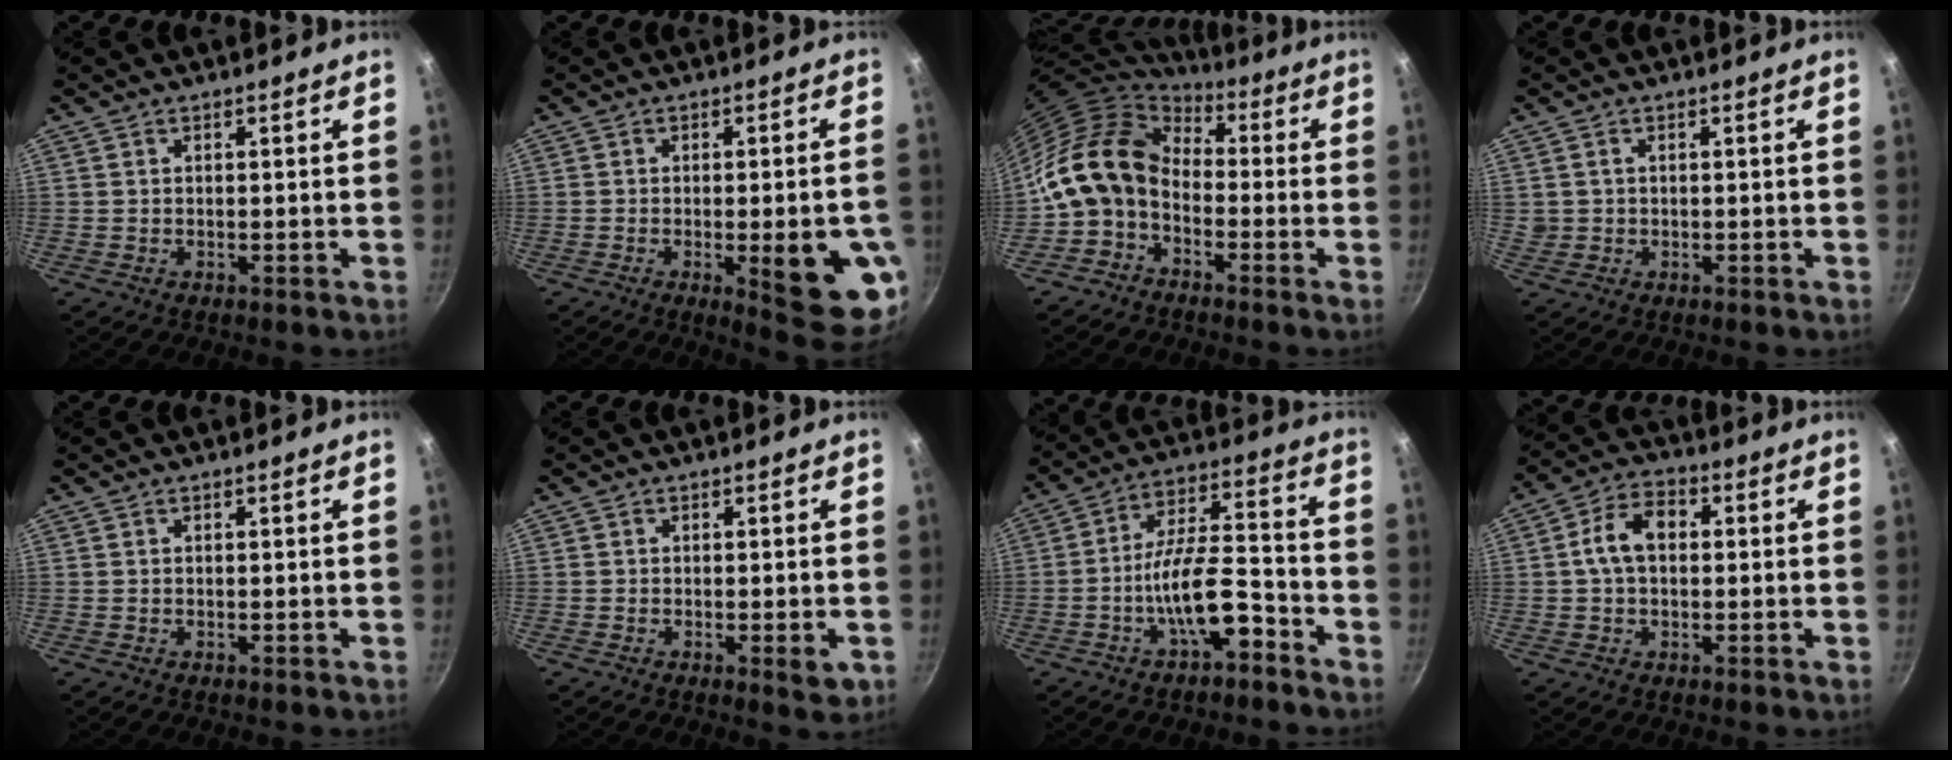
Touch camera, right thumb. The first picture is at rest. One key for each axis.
{"total": 13.6, "fx": -3.2, "fy": 3.6, "fz": 12.7, "tx": -0.132, "ty": 0.002, "tz": -0.035}
{"total": 13.4, "fx": -1.1, "fy": 10.1, "fz": 8.6, "tx": -0.145, "ty": 0.040, "tz": -0.040}
{"total": 1.2, "fx": 0.2, "fy": 1.2, "fz": 0.4, "tx": -0.007, "ty": 0.007, "tz": 0.008}
{"total": 0.0}
{"total": 2.8, "fx": -0.8, "fy": 0.9, "fz": 2.5, "tx": -0.039, "ty": -0.006, "tz": -0.011}
{"total": 11.8, "fx": -6.1, "fy": 4.2, "fz": 9.1, "tx": -0.141, "ty": 0.056, "tz": -0.104}
{"total": 8.1, "fx": 0.7, "fy": 5.5, "fz": 5.9, "tx": -0.089, "ty": 0.024, "tz": 0.000}